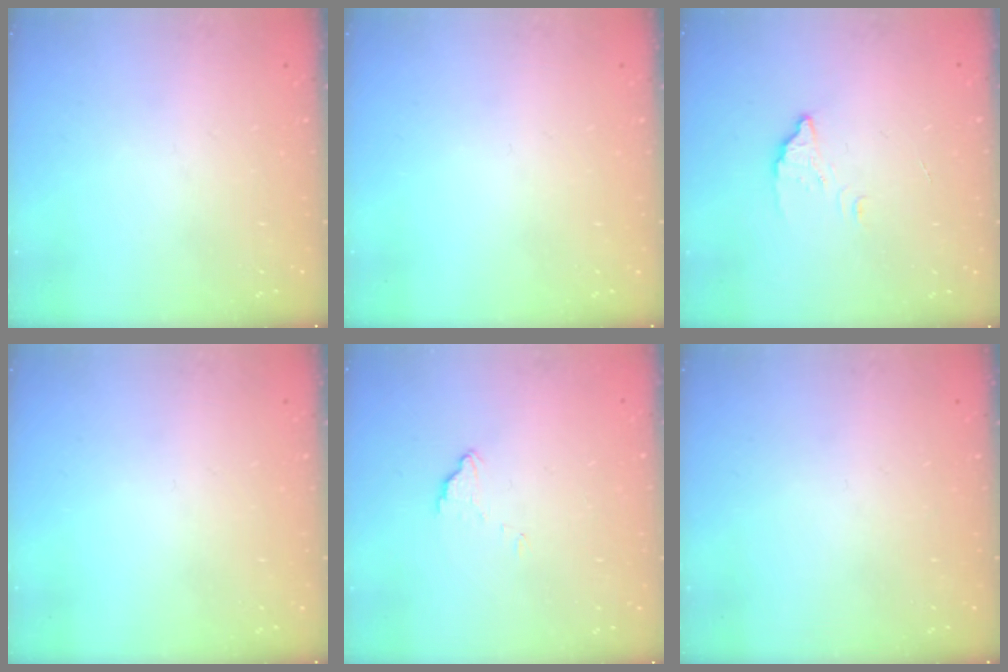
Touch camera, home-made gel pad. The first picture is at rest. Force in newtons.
{"total": 0.0}
{"total": 3.5, "press": 3.5, "slide": 0.5}
{"total": 0.0}
{"total": 2.9, "press": 2.9, "slide": 0.4}
{"total": 0.0}